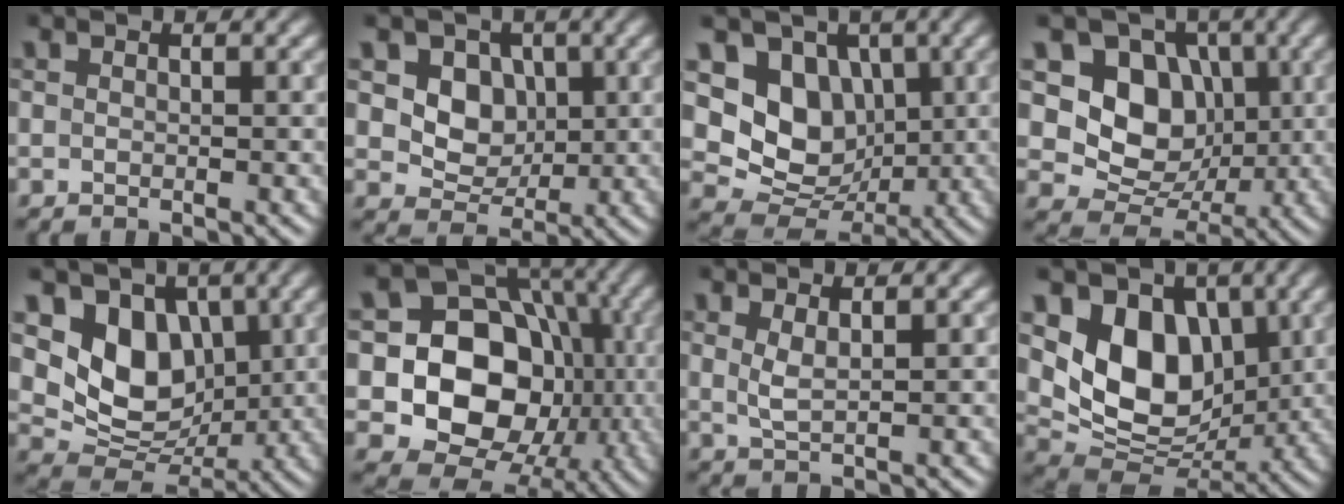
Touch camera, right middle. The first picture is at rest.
{"total": 4.9, "force": [1.1, 4.0, 2.7], "torque": [-0.052, -0.013, 0.015]}
{"total": 7.3, "force": [1.6, 5.9, 4.0], "torque": [-0.066, -0.013, 0.017]}
{"total": 7.8, "force": [1.3, 6.4, 4.2], "torque": [-0.069, -0.008, 0.006]}
{"total": 7.2, "force": [2.0, 5.6, 4.1], "torque": [-0.069, -0.019, 0.032]}
{"total": 14.5, "force": [-2.0, 12.3, 7.5], "torque": [-0.096, -0.008, -0.058]}
{"total": 1.6, "force": [0.7, 0.4, 1.4], "torque": [-0.033, -0.003, 0.016]}
{"total": 8.6, "force": [2.1, 6.3, 5.5], "torque": [-0.095, -0.022, 0.036]}